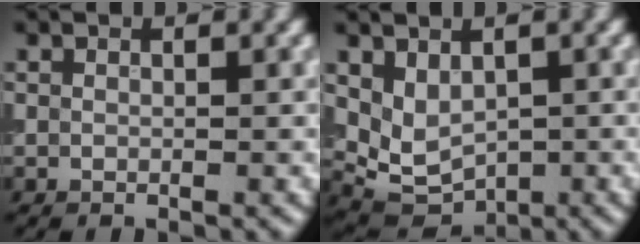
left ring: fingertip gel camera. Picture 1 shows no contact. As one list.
[{"total": 3.8, "force": [0.9, 2.7, 2.6], "torque": [-0.045, -0.013, 0.025]}]